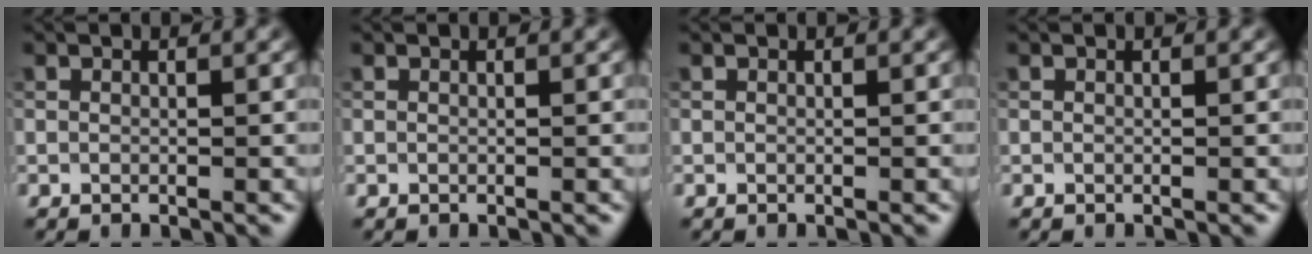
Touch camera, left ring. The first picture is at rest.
{"total": 0.0}
{"total": 0.0}
{"total": 0.0}